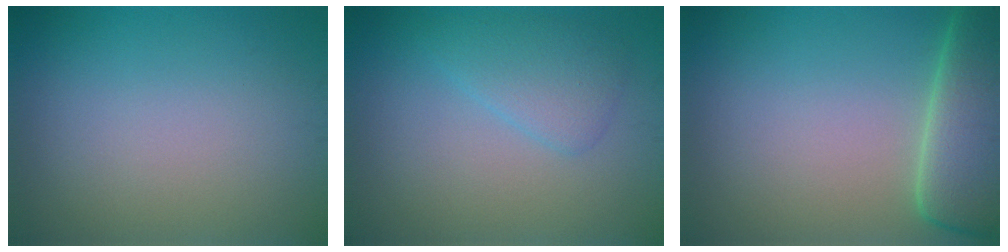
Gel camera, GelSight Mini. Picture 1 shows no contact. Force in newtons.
{"total": 2.8, "press": 2.8, "slide": 0.2}
{"total": 7.6, "press": 7.5, "slide": 1.2}